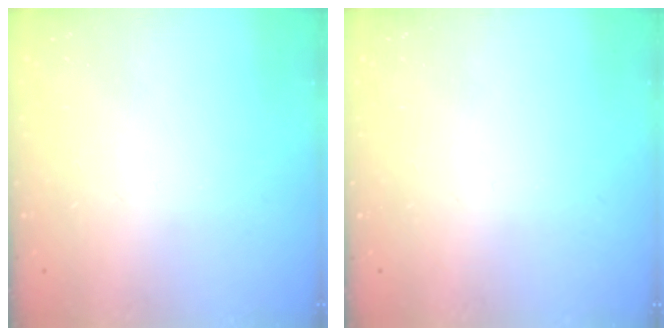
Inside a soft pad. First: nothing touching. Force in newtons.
{"total": 0.0}